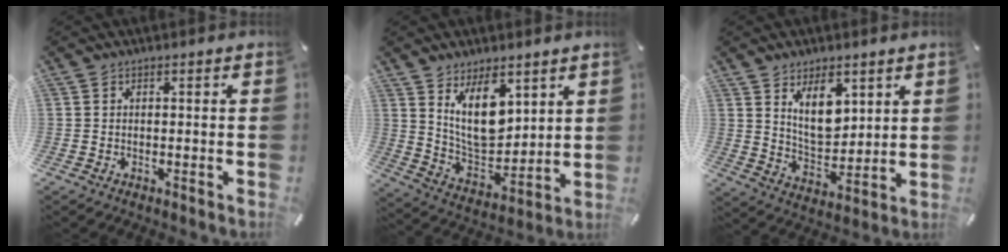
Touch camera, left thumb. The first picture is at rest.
{"total": 13.3, "force": [7.4, 7.2, 8.4], "torque": [-0.166, -0.042, 0.137]}
{"total": 10.2, "force": [5.6, 5.9, 6.2], "torque": [-0.098, -0.023, 0.102]}